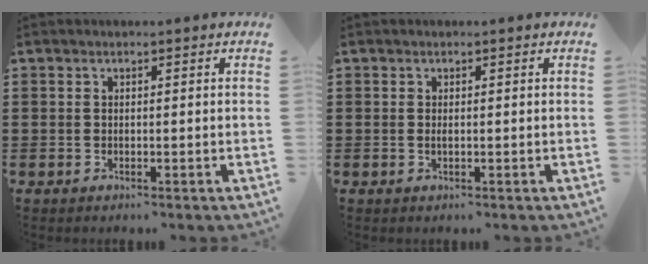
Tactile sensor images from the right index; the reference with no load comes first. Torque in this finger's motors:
{"motor_torque": [2.14, 0.00, 0.07, 0.04]}